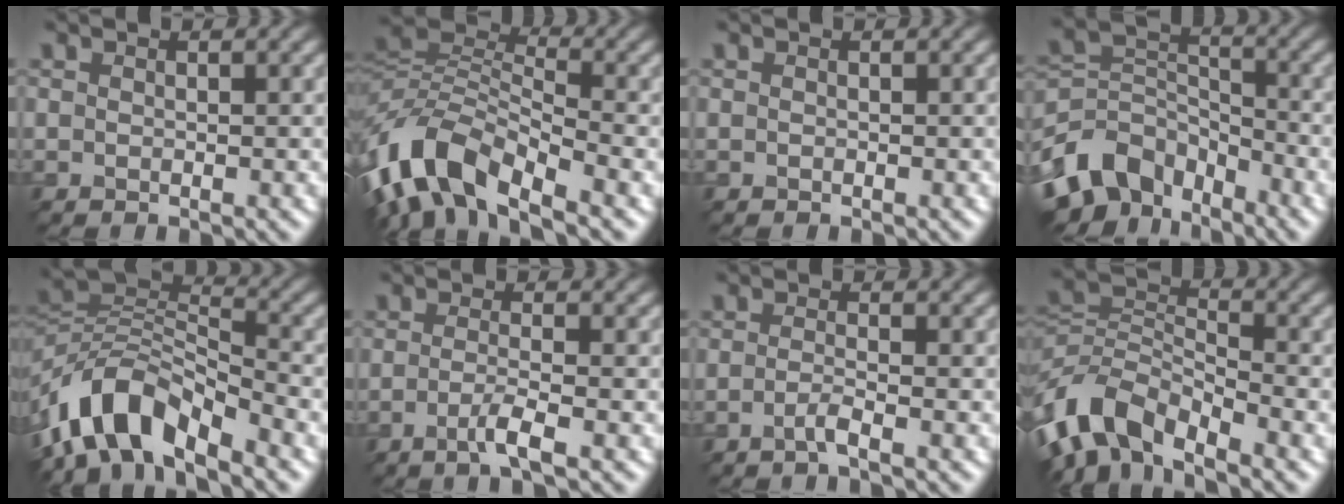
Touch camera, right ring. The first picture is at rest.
{"total": 8.5, "force": [-4.7, 4.1, 5.8], "torque": [-0.108, 0.014, -0.107]}
{"total": 0.0}
{"total": 7.5, "force": [-4.8, 4.9, 3.1], "torque": [-0.054, 0.002, -0.107]}
{"total": 8.0, "force": [-5.0, 3.6, 5.1], "torque": [-0.082, 0.013, -0.105]}
{"total": 1.9, "force": [-0.8, 0.0, 1.7], "torque": [-0.035, 0.006, -0.027]}
{"total": 1.0, "force": [-0.6, -0.1, 0.9], "torque": [-0.019, 0.006, -0.020]}
{"total": 6.6, "force": [-4.1, 3.5, 3.8], "torque": [-0.072, 0.005, -0.094]}